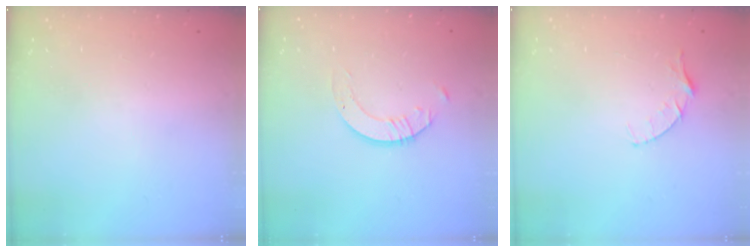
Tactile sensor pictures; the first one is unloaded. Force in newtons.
{"total": 2.3, "press": 2.3, "slide": 0.2}
{"total": 4.1, "press": 4.0, "slide": 0.4}